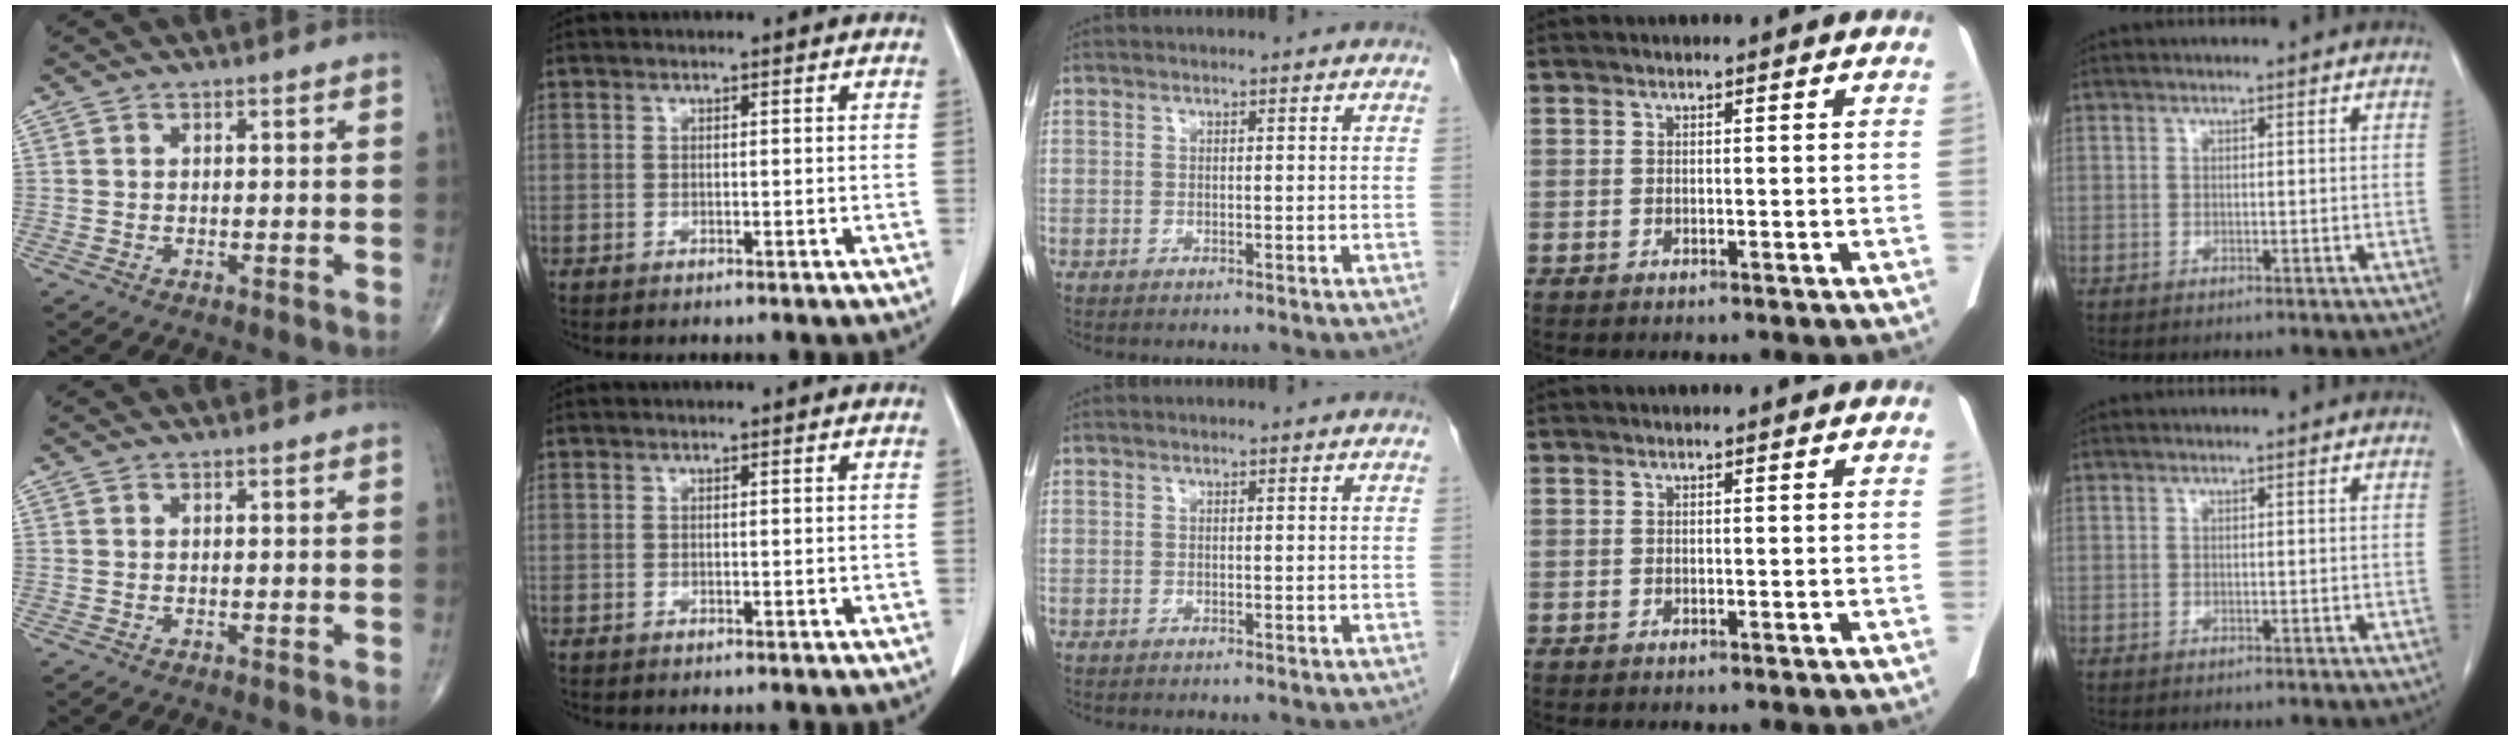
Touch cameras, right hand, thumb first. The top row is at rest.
{}